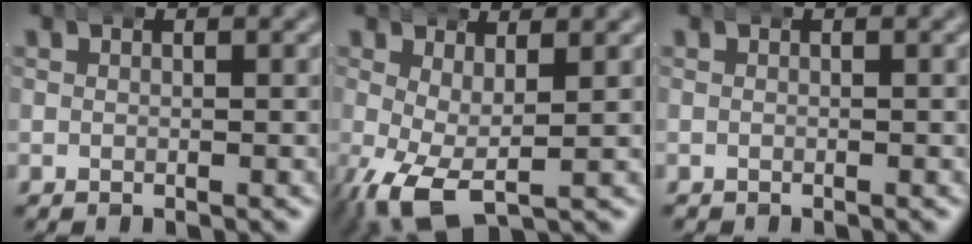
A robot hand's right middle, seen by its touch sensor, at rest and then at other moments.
{"total": 5.5, "force": [-1.7, 2.7, 4.4], "torque": [-0.108, -0.037, -0.009]}
{"total": 0.0}